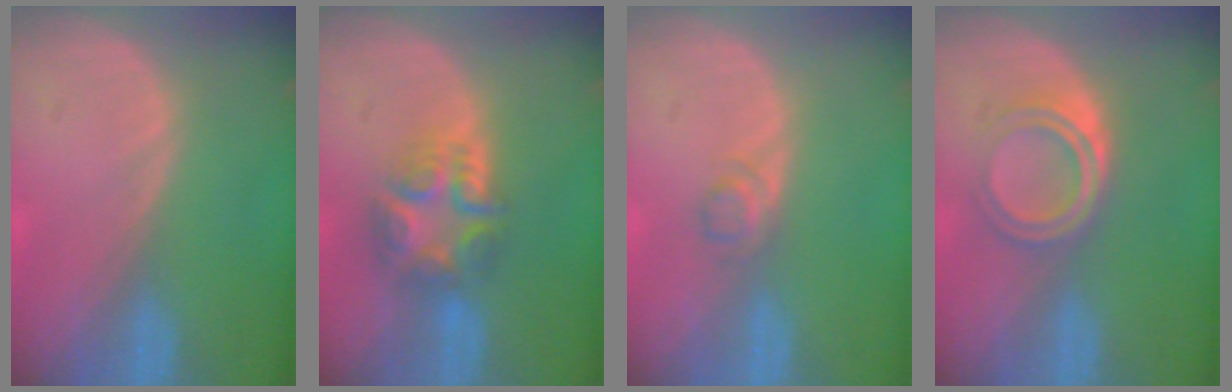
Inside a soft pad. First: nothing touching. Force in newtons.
{"total": 7.9, "press": 6.7, "slide": 4.2}
{"total": 1.9, "press": 1.8, "slide": 0.2}
{"total": 5.1, "press": 4.5, "slide": 2.4}